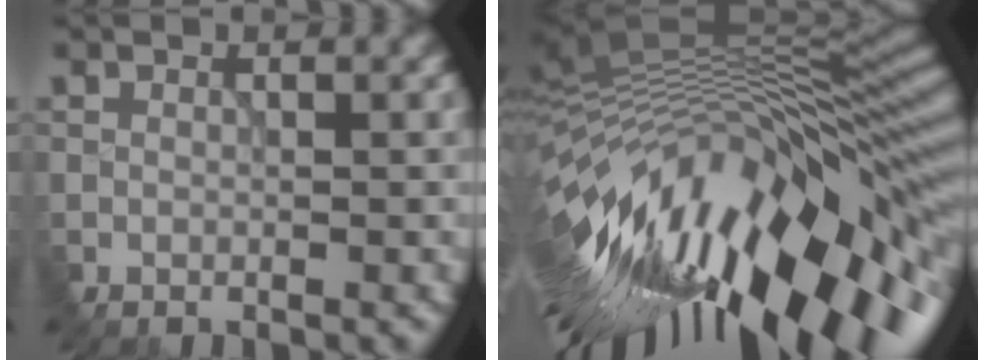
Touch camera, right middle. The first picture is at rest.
{"total": 17.5, "force": [-5.9, 6.5, 15.1], "torque": [-0.247, -0.010, -0.095]}